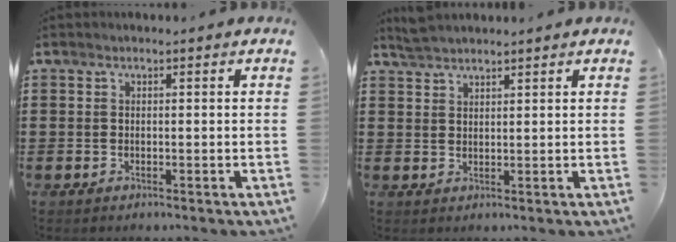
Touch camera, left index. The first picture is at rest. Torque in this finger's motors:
{"motor_torque": [0.06, 0.22, 0.05, 0.02]}